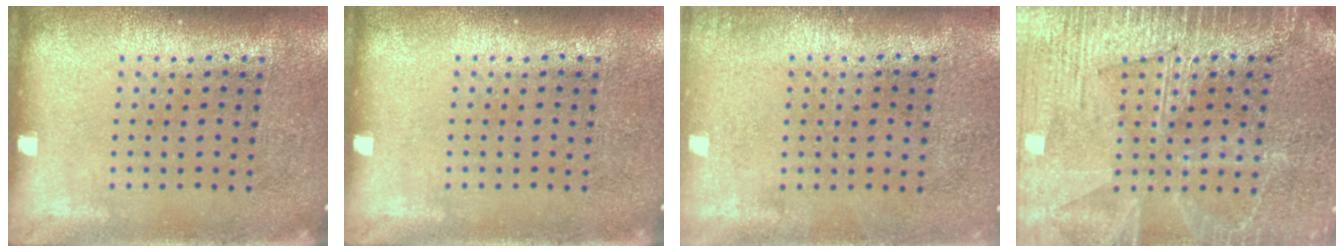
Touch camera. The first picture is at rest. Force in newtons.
{"total": 0.0}
{"total": 0.5, "press": 0.5, "slide": 0.1}
{"total": 5.0, "press": 4.9, "slide": 0.6}